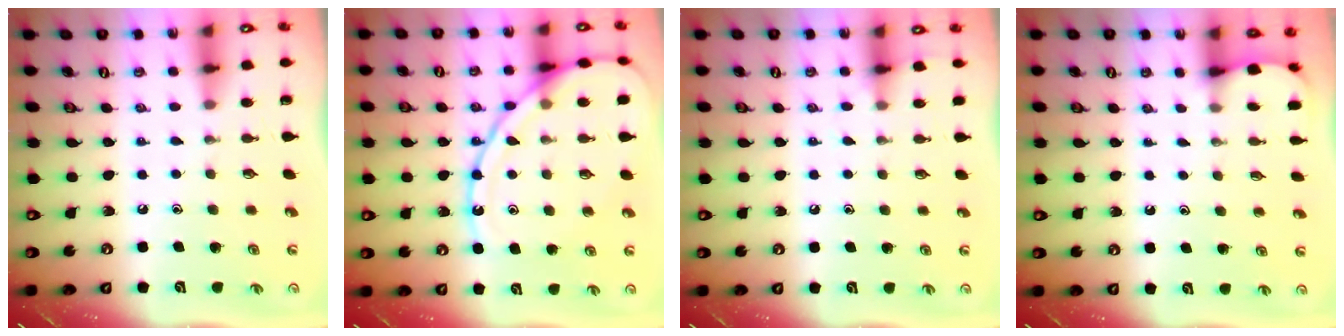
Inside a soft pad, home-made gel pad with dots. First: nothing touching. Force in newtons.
{"total": 15.3, "press": 15.3, "slide": 1.5}
{"total": 4.8, "press": 4.7, "slide": 0.7}
{"total": 1.8, "press": 1.7, "slide": 0.2}